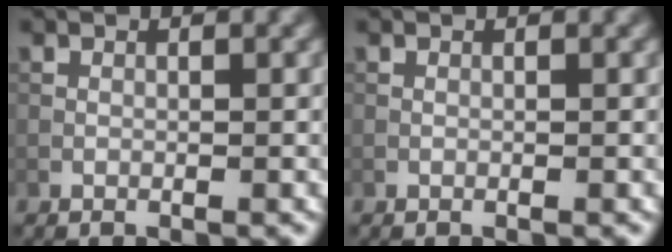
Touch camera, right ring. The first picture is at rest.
{"total": 0.0}